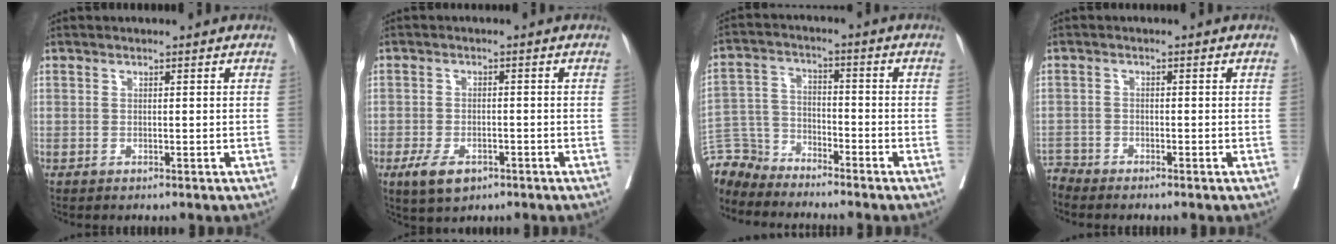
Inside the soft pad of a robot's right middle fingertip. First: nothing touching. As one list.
[{"total": 5.0, "force": [-2.9, 2.5, 3.3], "torque": [-0.063, -0.004, -0.043]}, {"total": 7.3, "force": [-7.1, 1.6, -0.7], "torque": [0.011, 0.012, -0.142]}, {"total": 2.2, "force": [-2.1, -0.2, -0.6], "torque": [0.016, -0.010, -0.040]}]